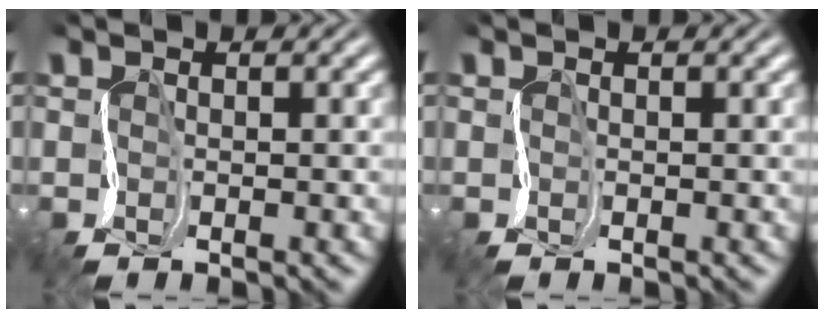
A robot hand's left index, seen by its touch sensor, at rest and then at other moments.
{"total": 0.0}